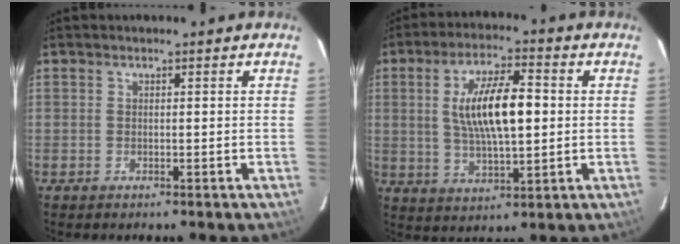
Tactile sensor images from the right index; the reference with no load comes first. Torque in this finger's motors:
{"motor_torque": [0.81, -0.24, 0.78, 0.14]}